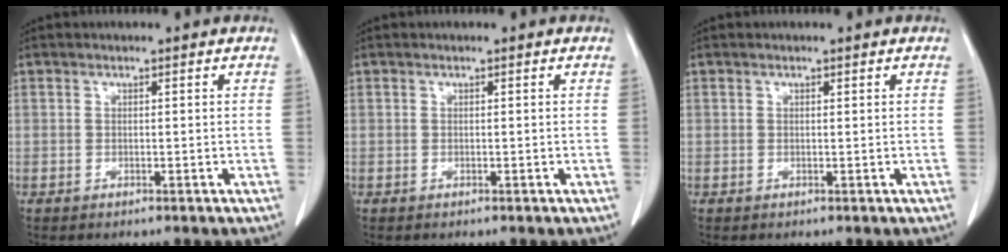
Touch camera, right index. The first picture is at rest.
{"total": 0.0}
{"total": 0.0}